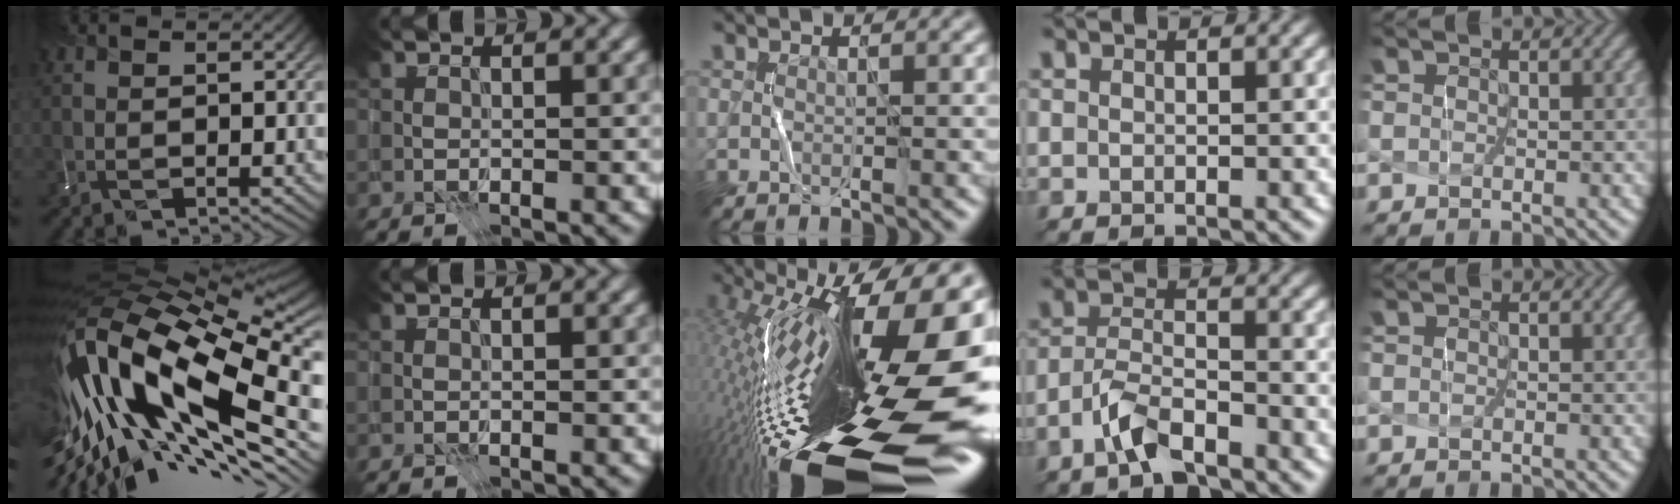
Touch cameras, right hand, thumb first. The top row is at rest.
{"thumb": {"total": 20.3, "force": [-6.0, 9.2, 17.0], "torque": [-0.357, -0.059, -0.100]}, "middle": {"total": 21.5, "force": [-3.3, 7.3, 20.0], "torque": [-0.328, 0.000, -0.069]}, "ring": {"total": 3.1, "force": [-3.0, 0.0, 0.9], "torque": [-0.043, 0.012, -0.049]}}